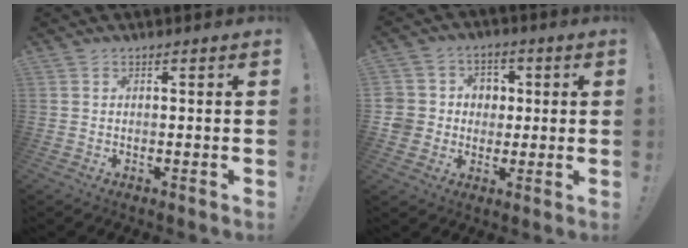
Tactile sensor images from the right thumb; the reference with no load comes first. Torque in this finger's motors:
{"motor_torque": [0.42, -0.15, 0.10, -0.15, 0.00]}